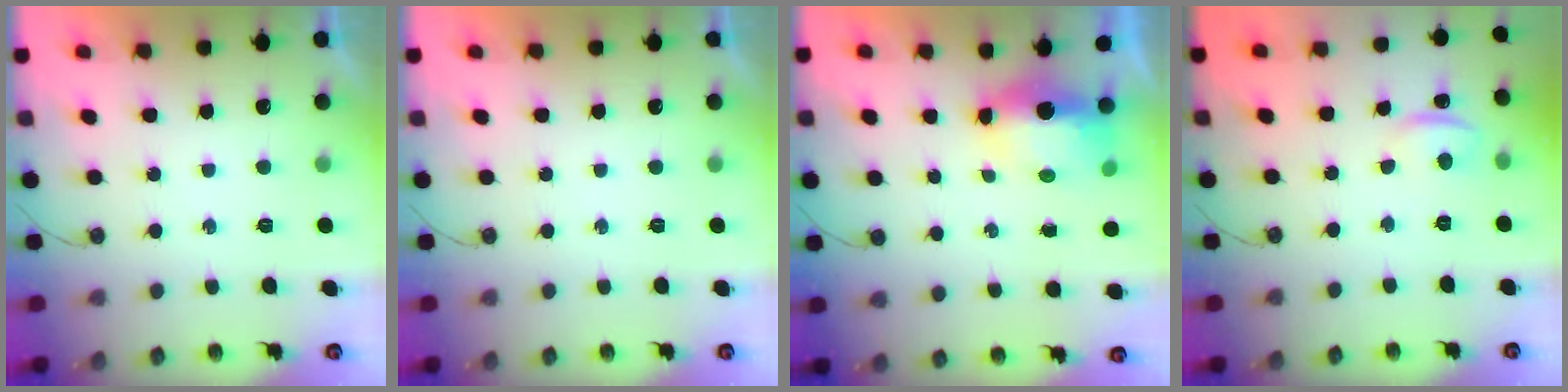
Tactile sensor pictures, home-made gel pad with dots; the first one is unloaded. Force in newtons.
{"total": 0.0}
{"total": 10.6, "press": 8.4, "slide": 6.5}
{"total": 2.2, "press": 1.7, "slide": 1.5}